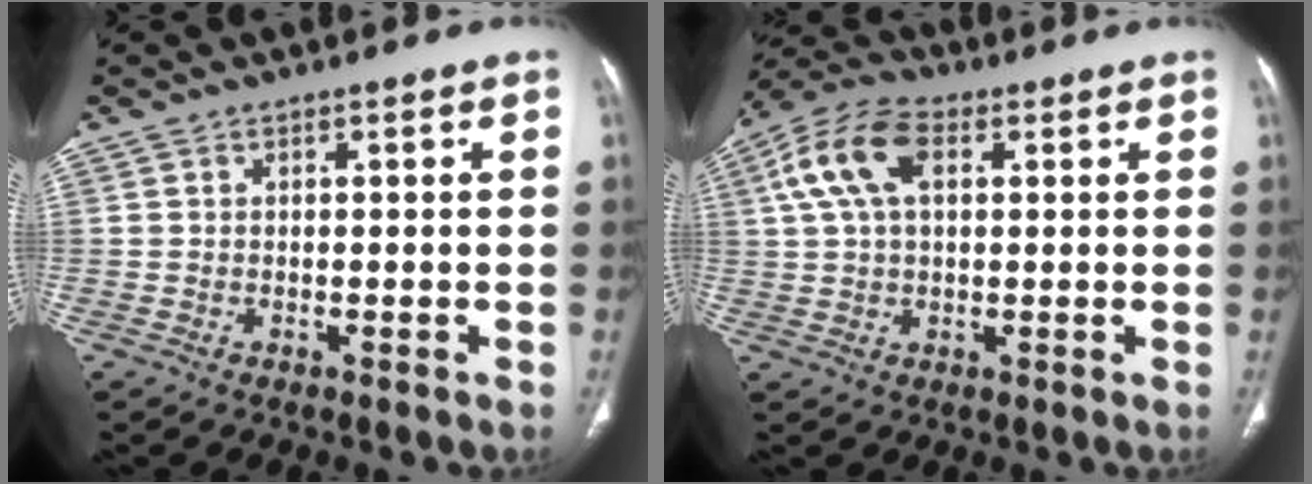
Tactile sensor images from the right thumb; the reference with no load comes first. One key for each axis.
{"total": 10.8, "fx": 3.3, "fy": 6.0, "fz": 8.3, "tx": -0.172, "ty": 0.024, "tz": 0.057}